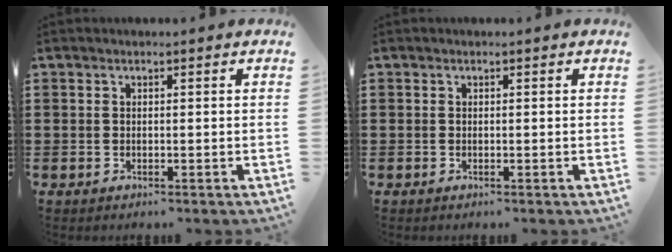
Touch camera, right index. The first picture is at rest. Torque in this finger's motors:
{"motor_torque": [0.08, 0.65, 0.00, 0.00]}